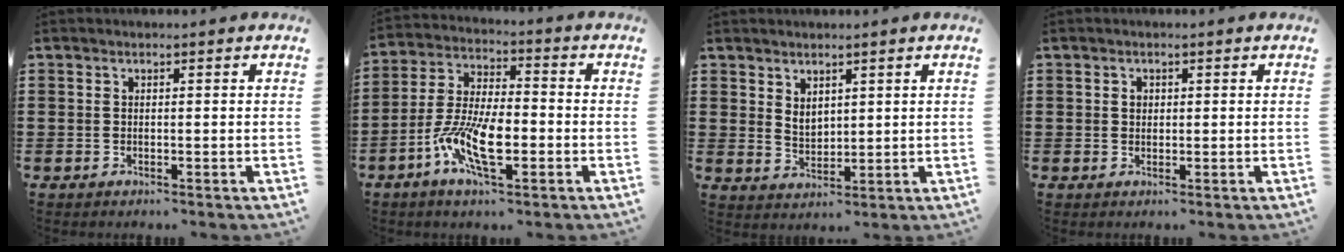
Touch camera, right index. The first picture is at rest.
{"total": 10.5, "force": [-3.9, 4.1, 8.8], "torque": [-0.195, -0.004, -0.077]}
{"total": 2.8, "force": [1.9, 1.7, 1.2], "torque": [-0.021, 0.002, 0.035]}
{"total": 1.0, "force": [0.3, 0.8, 0.5], "torque": [-0.012, 0.005, 0.006]}